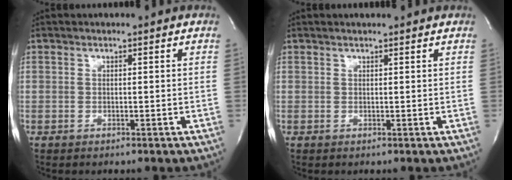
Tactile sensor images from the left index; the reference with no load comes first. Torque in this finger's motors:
{"motor_torque": [0.19, -0.23, -0.06, -0.01]}